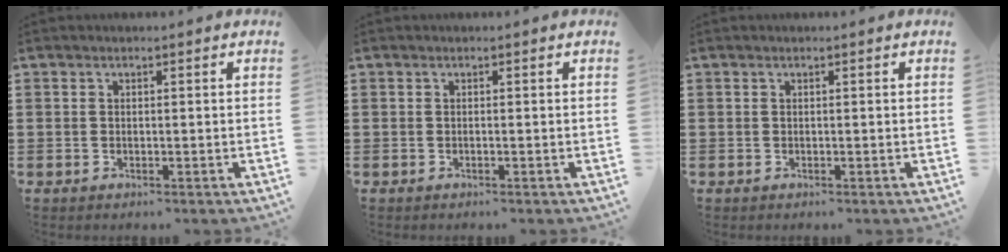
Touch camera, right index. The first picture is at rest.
{"total": 0.0}
{"total": 0.0}